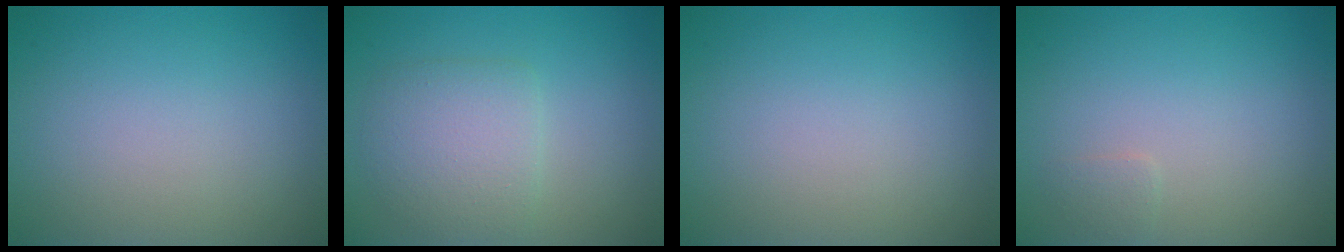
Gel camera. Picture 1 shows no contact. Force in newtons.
{"total": 3.7, "press": 3.7, "slide": 0.1}
{"total": 0.0}
{"total": 0.7, "press": 0.7, "slide": 0.0}